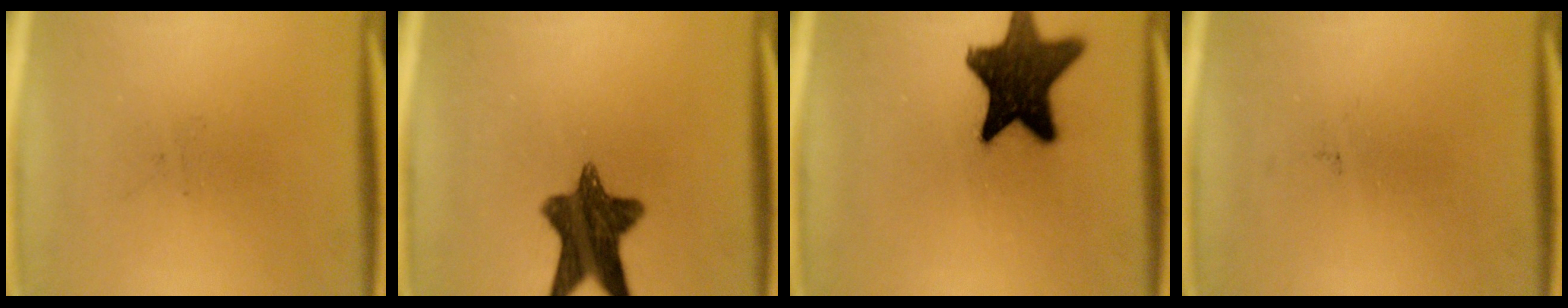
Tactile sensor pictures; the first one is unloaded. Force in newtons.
{"total": 11.4}
{"total": 16.1}
{"total": 0.0}